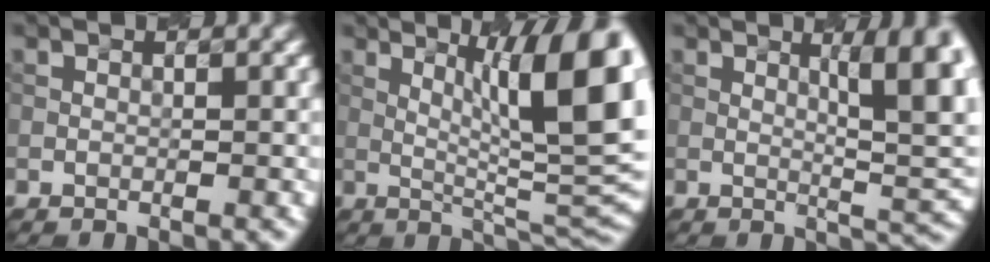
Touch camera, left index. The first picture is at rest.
{"total": 11.7, "force": [2.8, 2.5, 11.1], "torque": [-0.147, 0.002, 0.047]}
{"total": 7.2, "force": [2.1, 1.6, 6.7], "torque": [-0.083, -0.003, 0.035]}